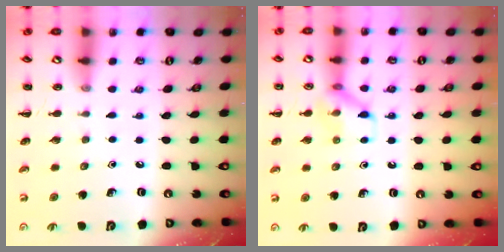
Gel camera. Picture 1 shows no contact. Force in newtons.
{"total": 8.2, "press": 8.2, "slide": 0.4}